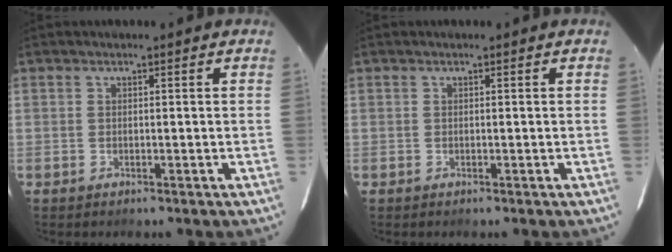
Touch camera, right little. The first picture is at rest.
{"total": 0.0}